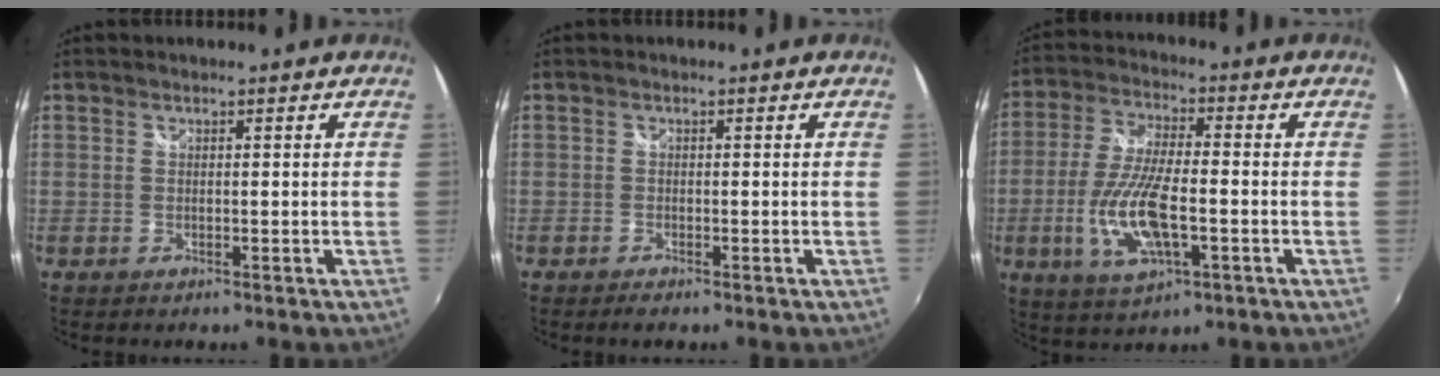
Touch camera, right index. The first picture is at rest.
{"total": 1.2, "force": [-1.0, 0.5, 0.6], "torque": [-0.012, -0.005, -0.018]}
{"total": 13.1, "force": [-3.5, 4.5, 11.8], "torque": [-0.246, -0.009, -0.065]}